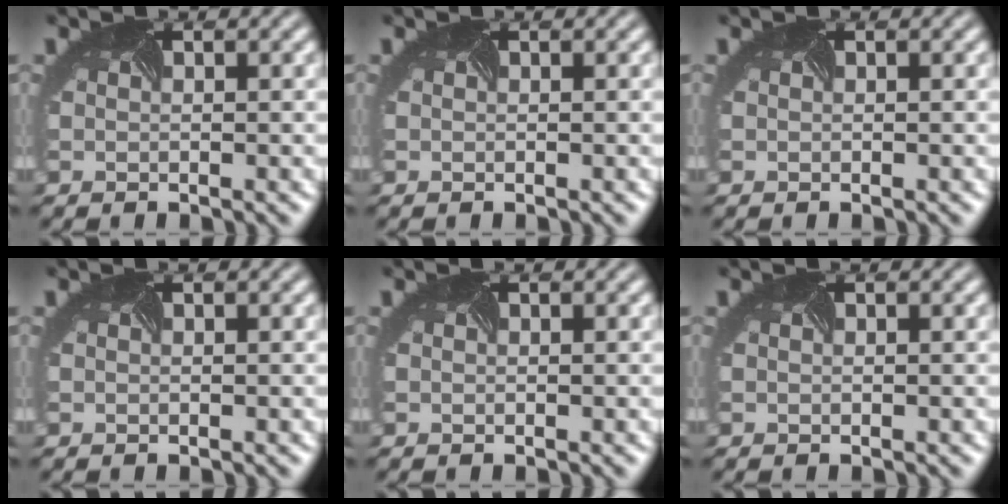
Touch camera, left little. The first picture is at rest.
{"total": 0.0}
{"total": 0.0}
{"total": 0.0}
{"total": 0.0}
{"total": 0.0}